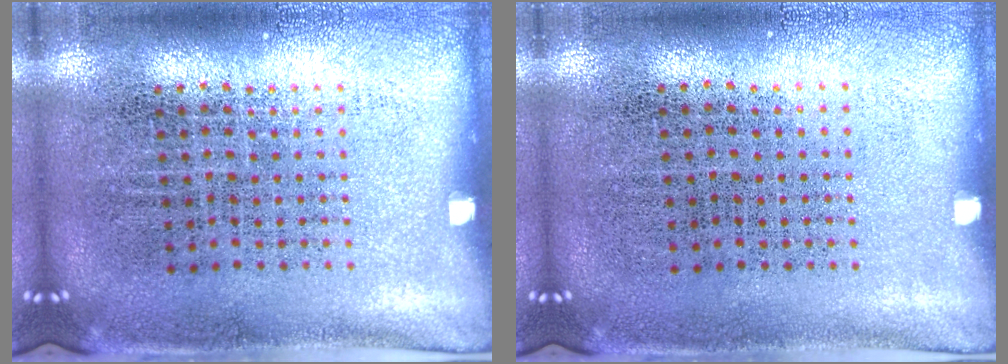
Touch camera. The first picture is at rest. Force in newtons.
{"total": 0.0}